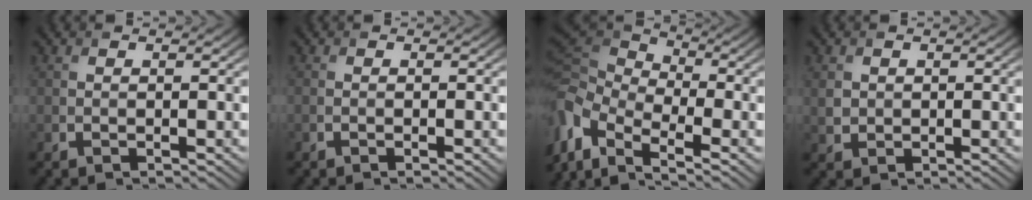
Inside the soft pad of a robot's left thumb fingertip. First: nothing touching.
{"total": 0.9, "force": [-0.5, 0.2, 0.7], "torque": [-0.015, -0.002, -0.008]}
{"total": 9.7, "force": [-3.6, 5.2, 7.3], "torque": [-0.202, -0.008, -0.075]}
{"total": 1.8, "force": [0.4, 1.6, 0.6], "torque": [-0.021, -0.005, 0.010]}